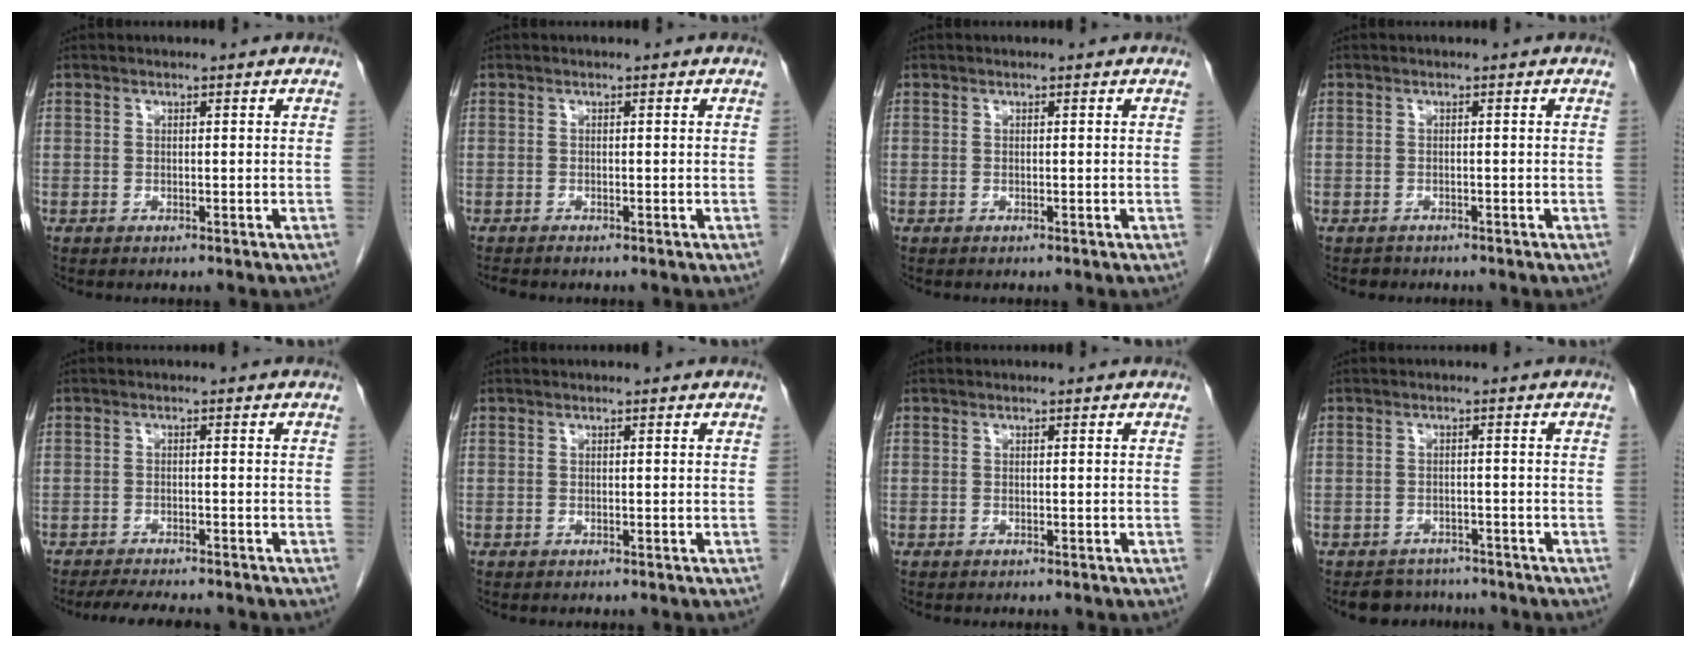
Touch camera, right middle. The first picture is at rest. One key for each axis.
{"total": 0.8, "fx": -0.7, "fy": -0.1, "fz": 0.3, "tx": -0.009, "ty": -0.002, "tz": -0.014}
{"total": 0.0}
{"total": 0.9, "fx": -0.7, "fy": 0.4, "fz": -0.1, "tx": -0.009, "ty": -0.001, "tz": -0.013}
{"total": 6.7, "fx": -5.9, "fy": 0.9, "fz": 3.0, "tx": -0.045, "ty": -0.014, "tz": -0.088}
{"total": 0.0}
{"total": 0.0}
{"total": 3.9, "fx": -3.5, "fy": 1.7, "fz": -0.3, "tx": 0.004, "ty": 0.002, "tz": -0.052}